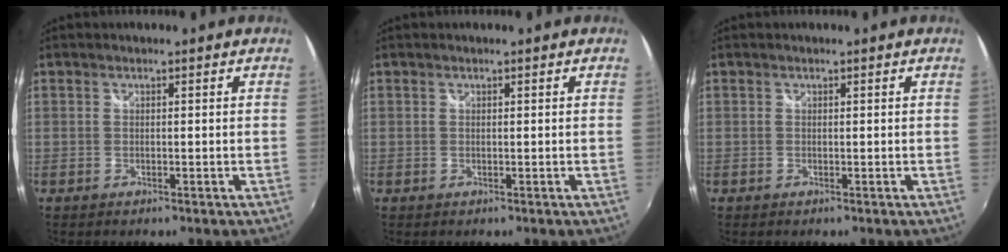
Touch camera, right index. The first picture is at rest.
{"total": 0.0}
{"total": 0.0}